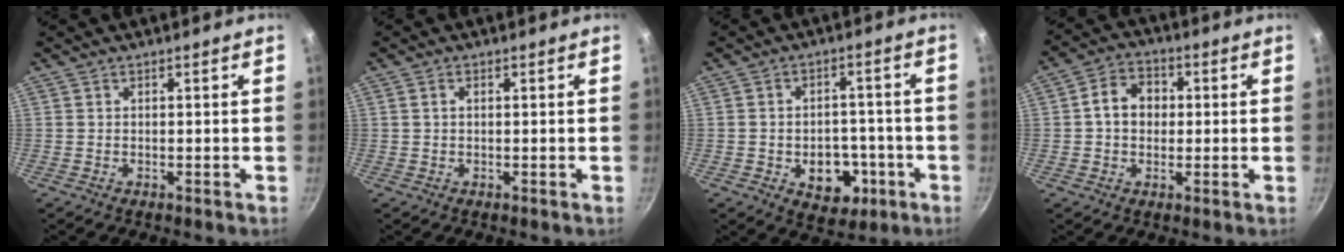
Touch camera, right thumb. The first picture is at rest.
{"total": 1.0, "force": [0.2, 0.6, 0.8], "torque": [-0.014, 0.004, 0.003]}
{"total": 9.7, "force": [-3.2, 6.9, 6.0], "torque": [-0.048, 0.018, -0.034]}
{"total": 7.3, "force": [0.4, 5.9, 4.2], "torque": [-0.046, 0.016, -0.005]}